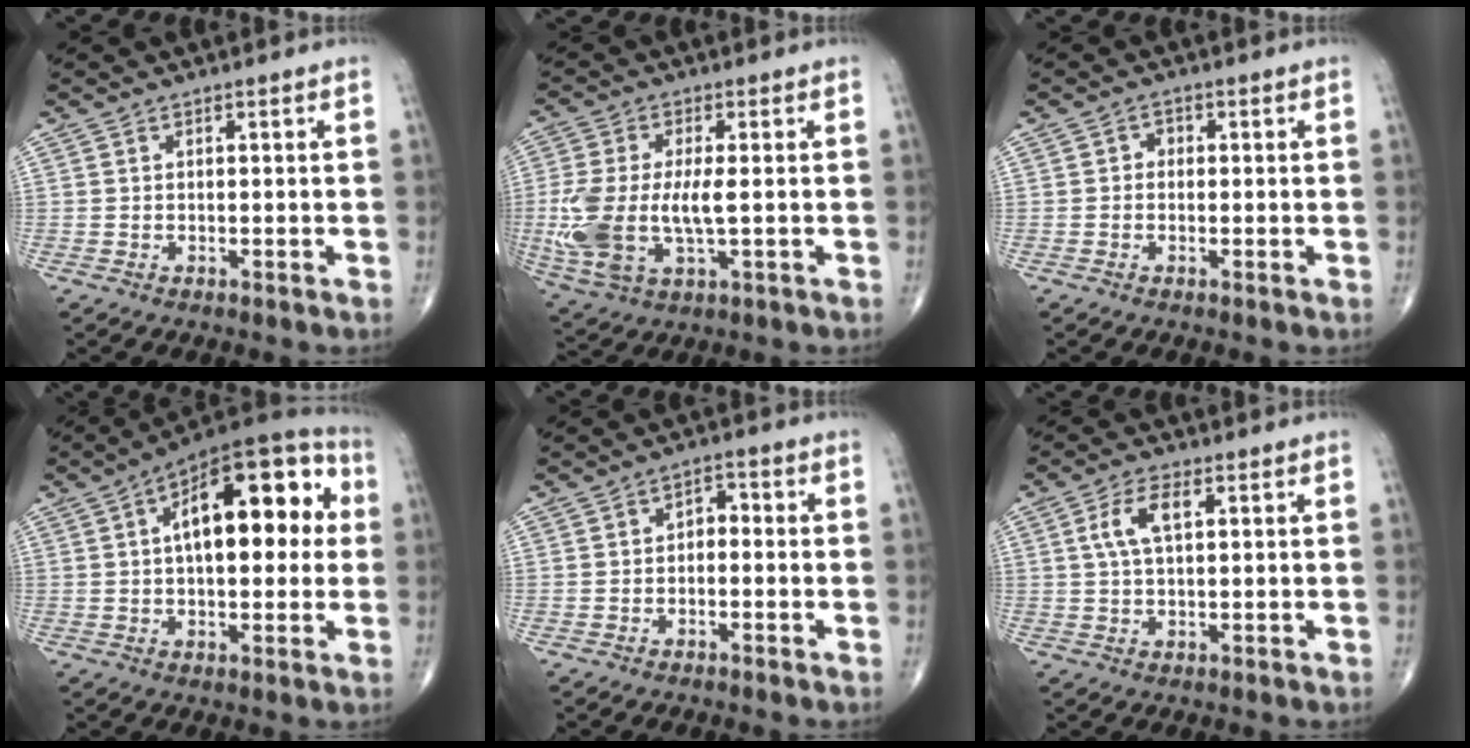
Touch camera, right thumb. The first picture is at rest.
{"total": 13.5, "force": [-0.9, 5.9, 12.0], "torque": [-0.278, -0.010, -0.008]}
{"total": 1.4, "force": [-0.1, 1.2, 0.7], "torque": [0.002, 0.005, -0.008]}
{"total": 21.4, "force": [4.2, 10.1, 18.4], "torque": [-0.235, 0.031, 0.051]}
{"total": 2.9, "force": [-0.4, 1.9, 2.1], "torque": [-0.015, 0.018, -0.016]}
{"total": 5.6, "force": [1.7, 2.4, 4.8], "torque": [-0.101, 0.008, 0.033]}